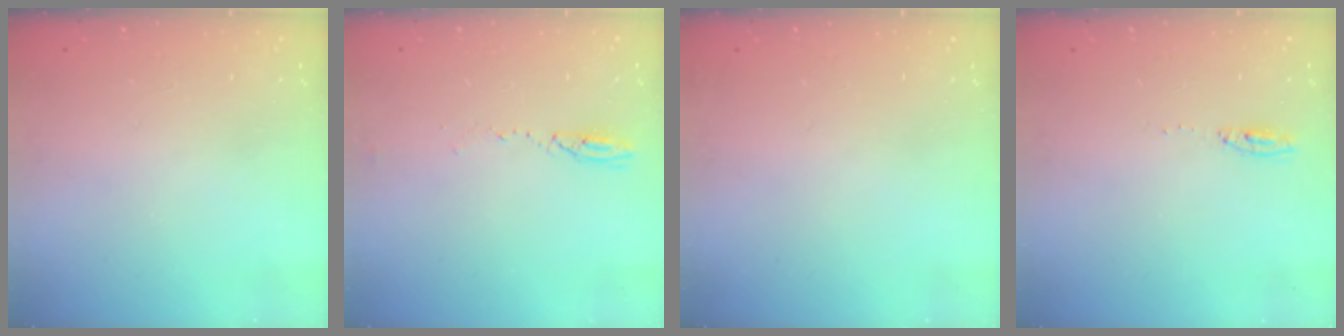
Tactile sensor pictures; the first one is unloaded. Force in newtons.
{"total": 3.7, "press": 3.6, "slide": 1.1}
{"total": 2.8, "press": 2.2, "slide": 1.7}
{"total": 4.6, "press": 4.4, "slide": 1.3}